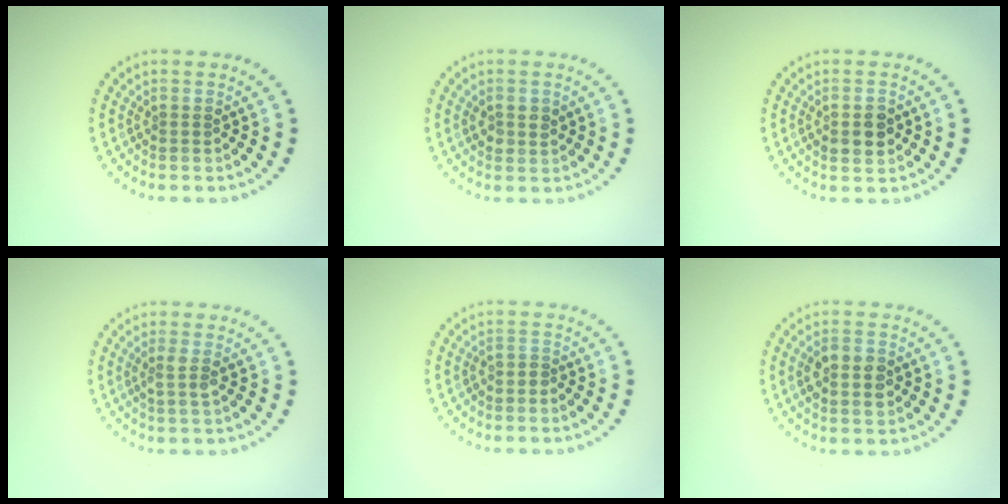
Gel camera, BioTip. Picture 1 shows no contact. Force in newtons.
{"total": 1.5, "press": 1.5, "slide": 0.2}
{"total": 2.4, "press": 2.4, "slide": 0.3}
{"total": 1.4, "press": 1.1, "slide": 0.9}
{"total": 0.5, "press": 0.3, "slide": 0.4}
{"total": 2.9, "press": 2.9, "slide": 0.2}